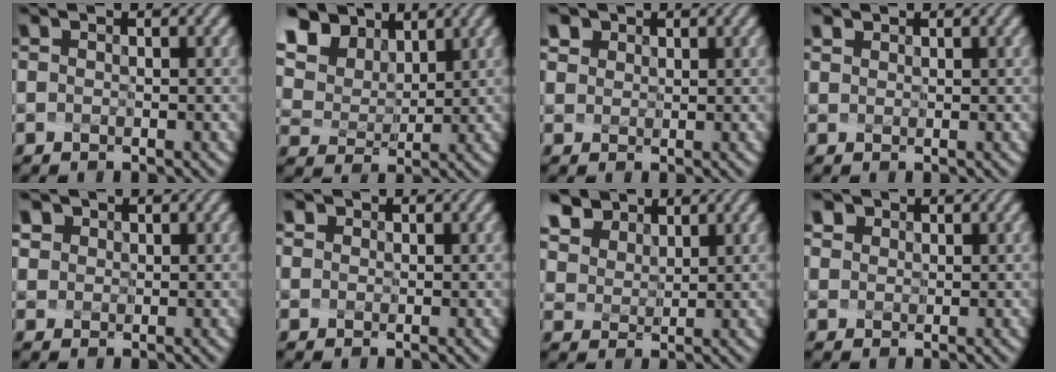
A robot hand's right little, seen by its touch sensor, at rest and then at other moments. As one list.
[{"total": 11.0, "force": [6.6, 7.3, 4.9], "torque": [-0.146, 0.028, 0.135]}, {"total": 2.9, "force": [1.7, 2.2, 0.9], "torque": [-0.022, 0.013, 0.022]}, {"total": 0.6, "force": [0.5, 0.2, -0.1], "torque": [-0.003, 0.011, 0.010]}, {"total": 3.4, "force": [1.8, 2.7, 1.2], "torque": [-0.029, 0.017, 0.022]}, {"total": 1.2, "force": [0.6, 1.0, 0.3], "torque": [0.004, 0.018, 0.000]}, {"total": 6.2, "force": [4.7, 3.7, 1.8], "torque": [-0.087, 0.004, 0.096]}, {"total": 2.5, "force": [1.5, 1.9, 0.8], "torque": [-0.010, 0.017, 0.015]}]